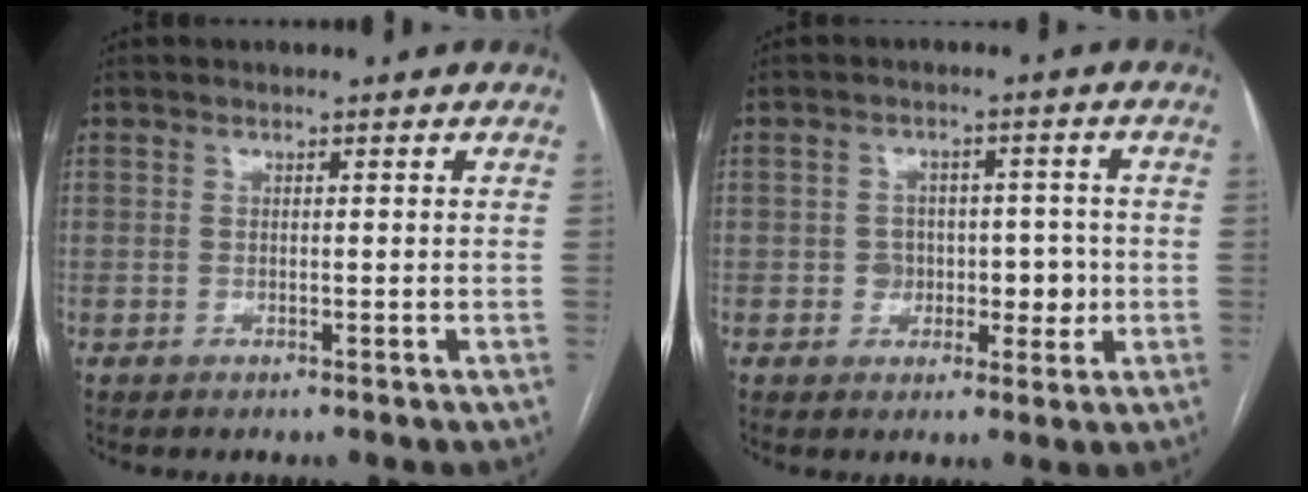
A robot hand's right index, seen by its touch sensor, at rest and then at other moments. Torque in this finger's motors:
{"motor_torque": [0.61, 0.10, 0.06, 0.03]}